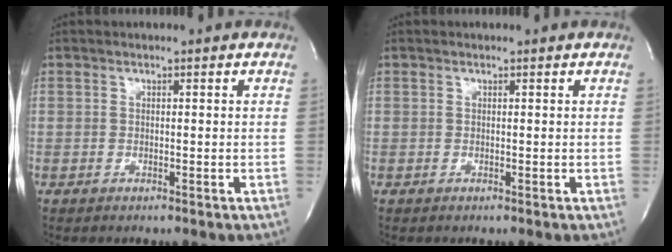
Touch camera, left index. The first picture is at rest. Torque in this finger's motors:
{"motor_torque": [0.21, -0.08, 0.03, -0.01]}